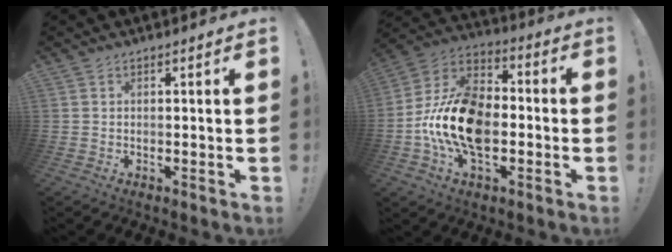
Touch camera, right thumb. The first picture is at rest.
{"total": 19.0, "force": [-4.7, 11.8, 14.1], "torque": [-0.259, 0.036, -0.075]}